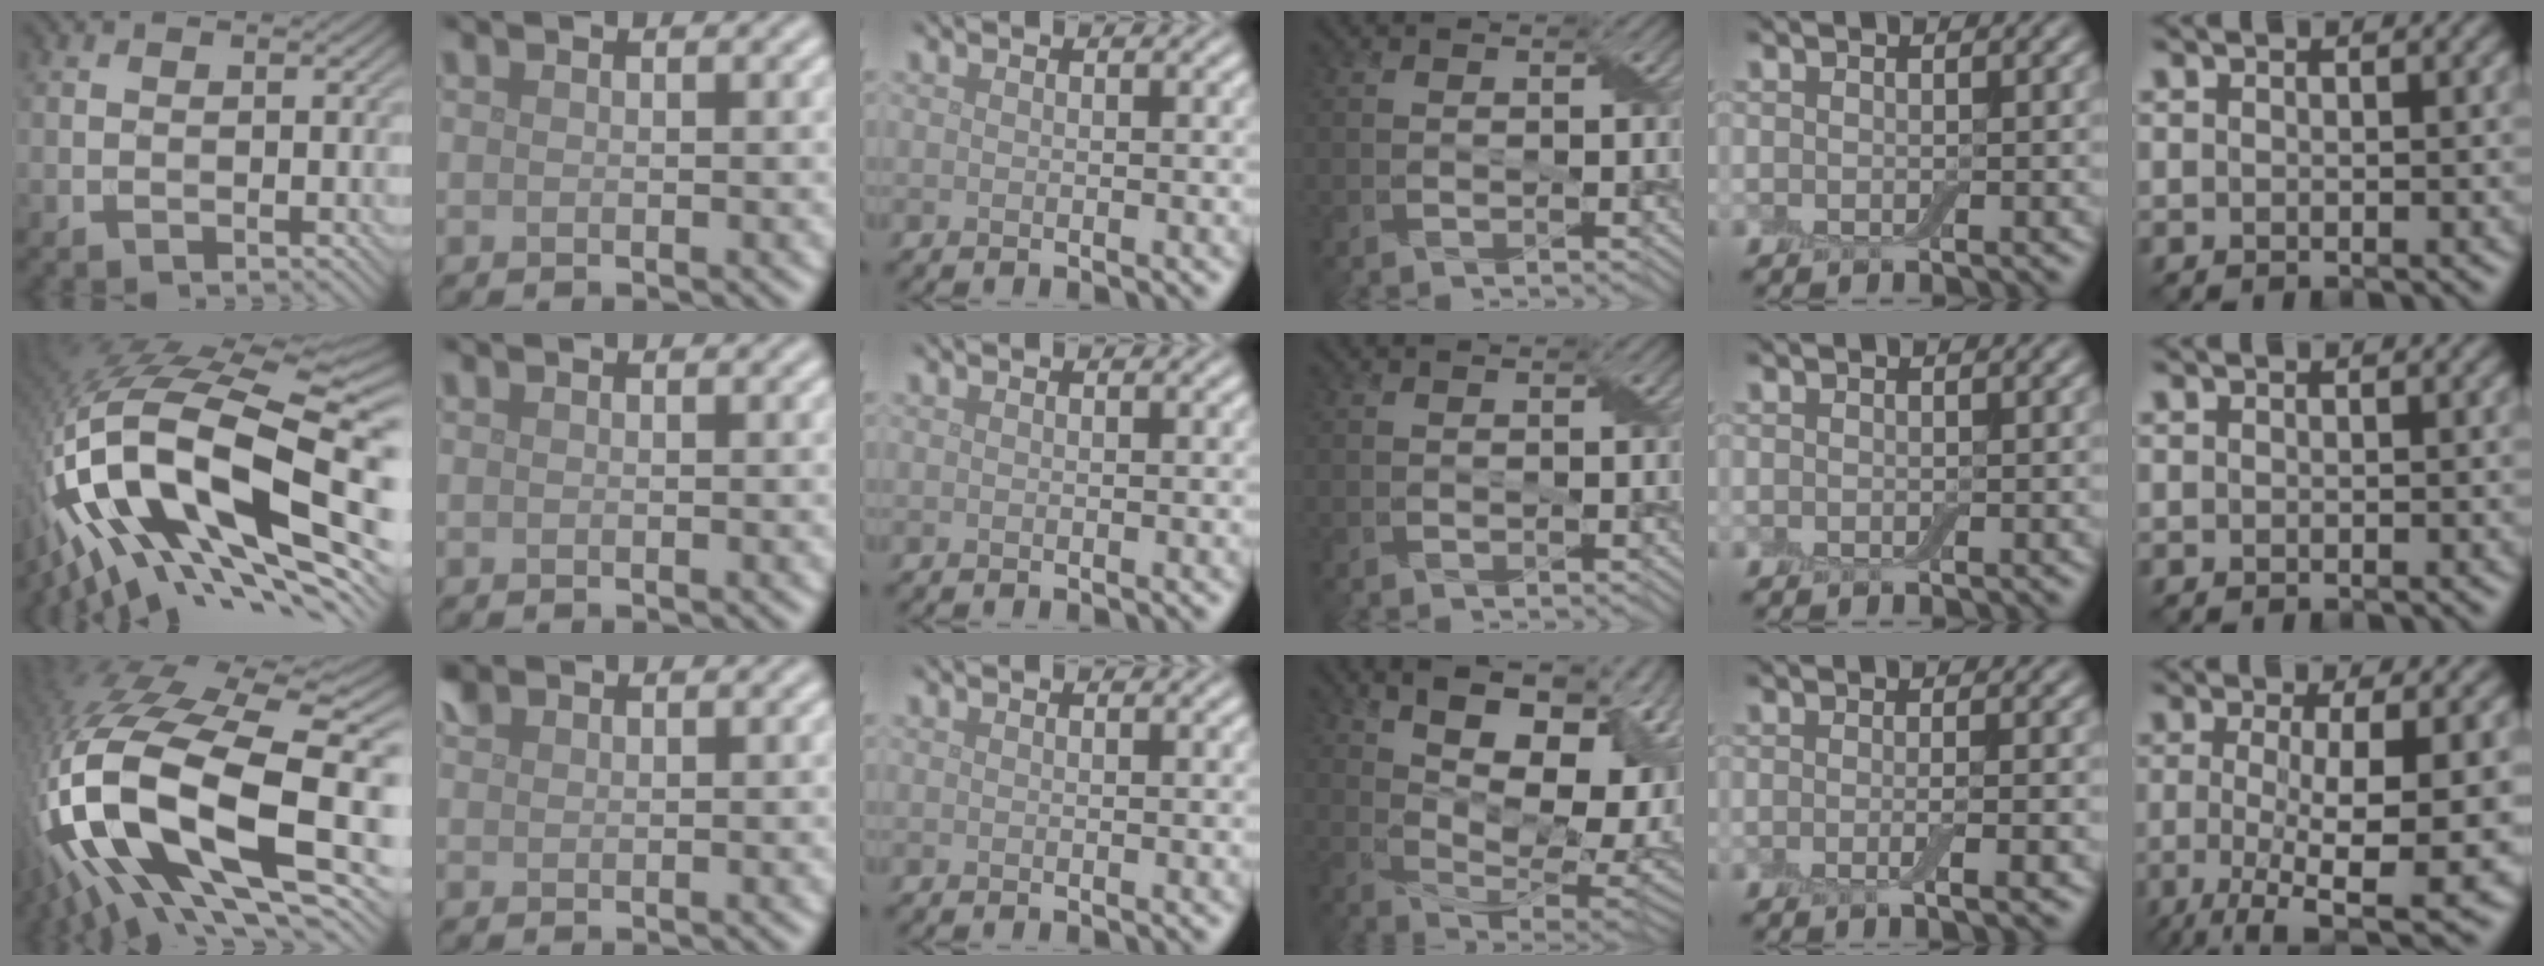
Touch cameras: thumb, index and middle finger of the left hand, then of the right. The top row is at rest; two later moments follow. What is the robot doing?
{"motion": "wrap", "object": "adhesive wrap"}